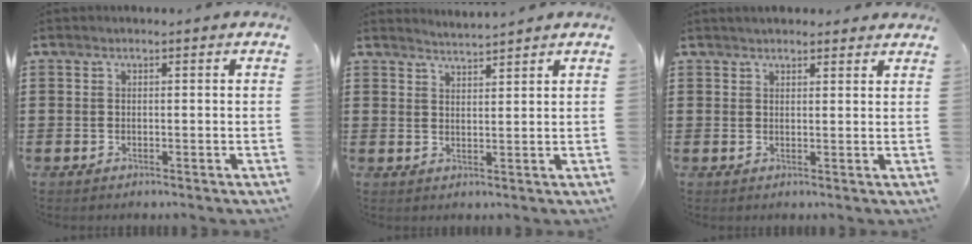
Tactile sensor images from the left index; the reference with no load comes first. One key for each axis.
{"total": 2.5, "fx": 2.5, "fy": -0.4, "fz": -0.2, "tx": -0.004, "ty": -0.008, "tz": 0.047}
{"total": 2.0, "fx": 1.9, "fy": 0.4, "fz": 0.3, "tx": -0.009, "ty": 0.004, "tz": 0.037}